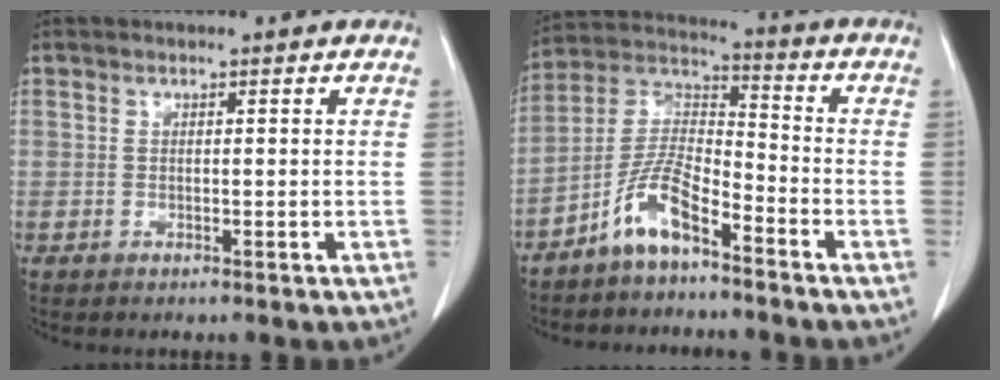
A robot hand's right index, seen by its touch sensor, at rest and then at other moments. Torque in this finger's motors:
{"motor_torque": [1.27, -0.87, 0.30, 0.16]}